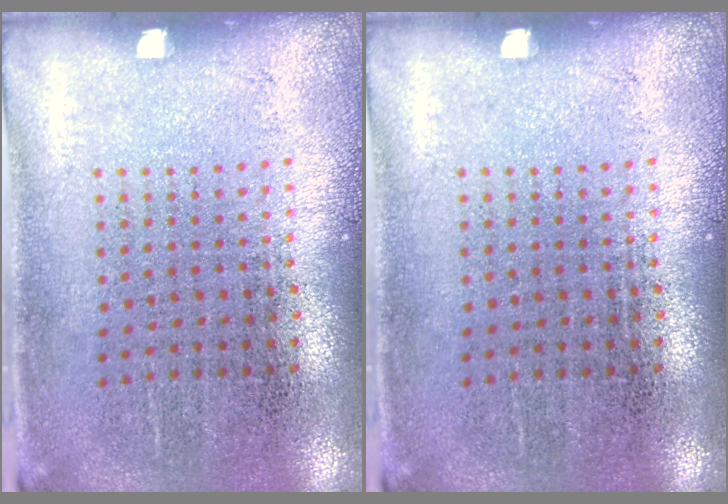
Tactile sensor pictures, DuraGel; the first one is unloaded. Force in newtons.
{"total": 0.0}